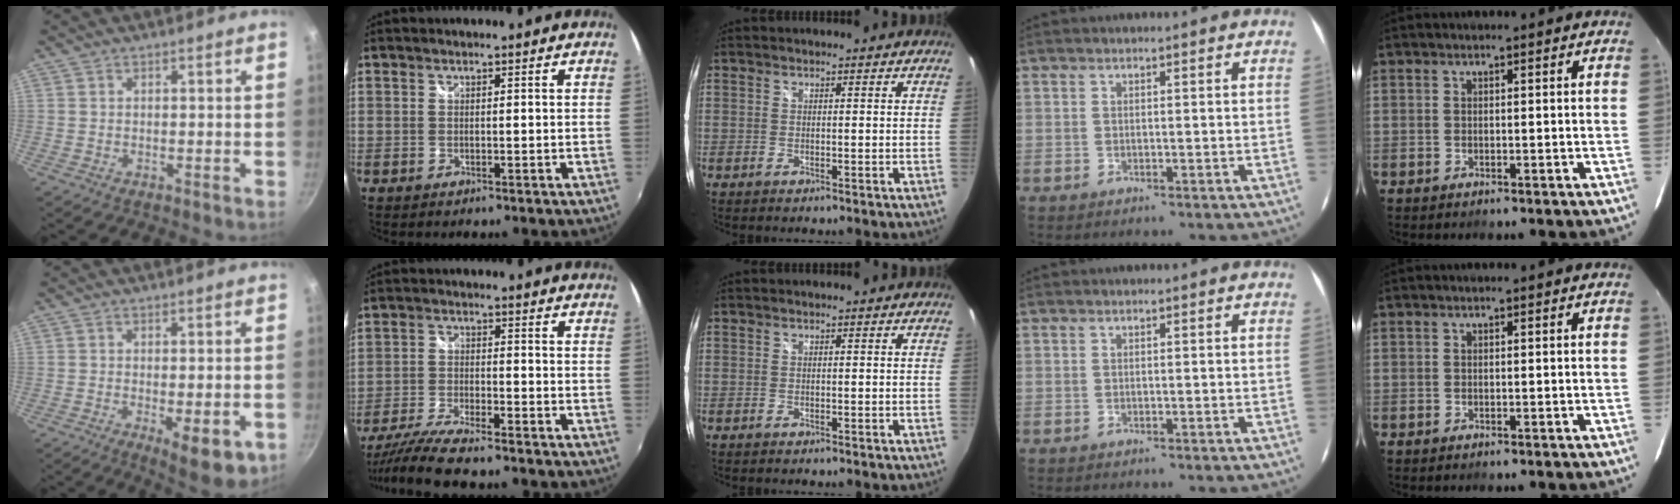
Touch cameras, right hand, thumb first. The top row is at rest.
{"thumb": {"total": 9.3, "force": [-2.8, 3.4, 8.2], "torque": [-0.102, -0.006, -0.029]}, "index": {"total": 10.3, "force": [-9.0, 0.8, 5.0], "torque": [-0.117, -0.024, -0.168]}}